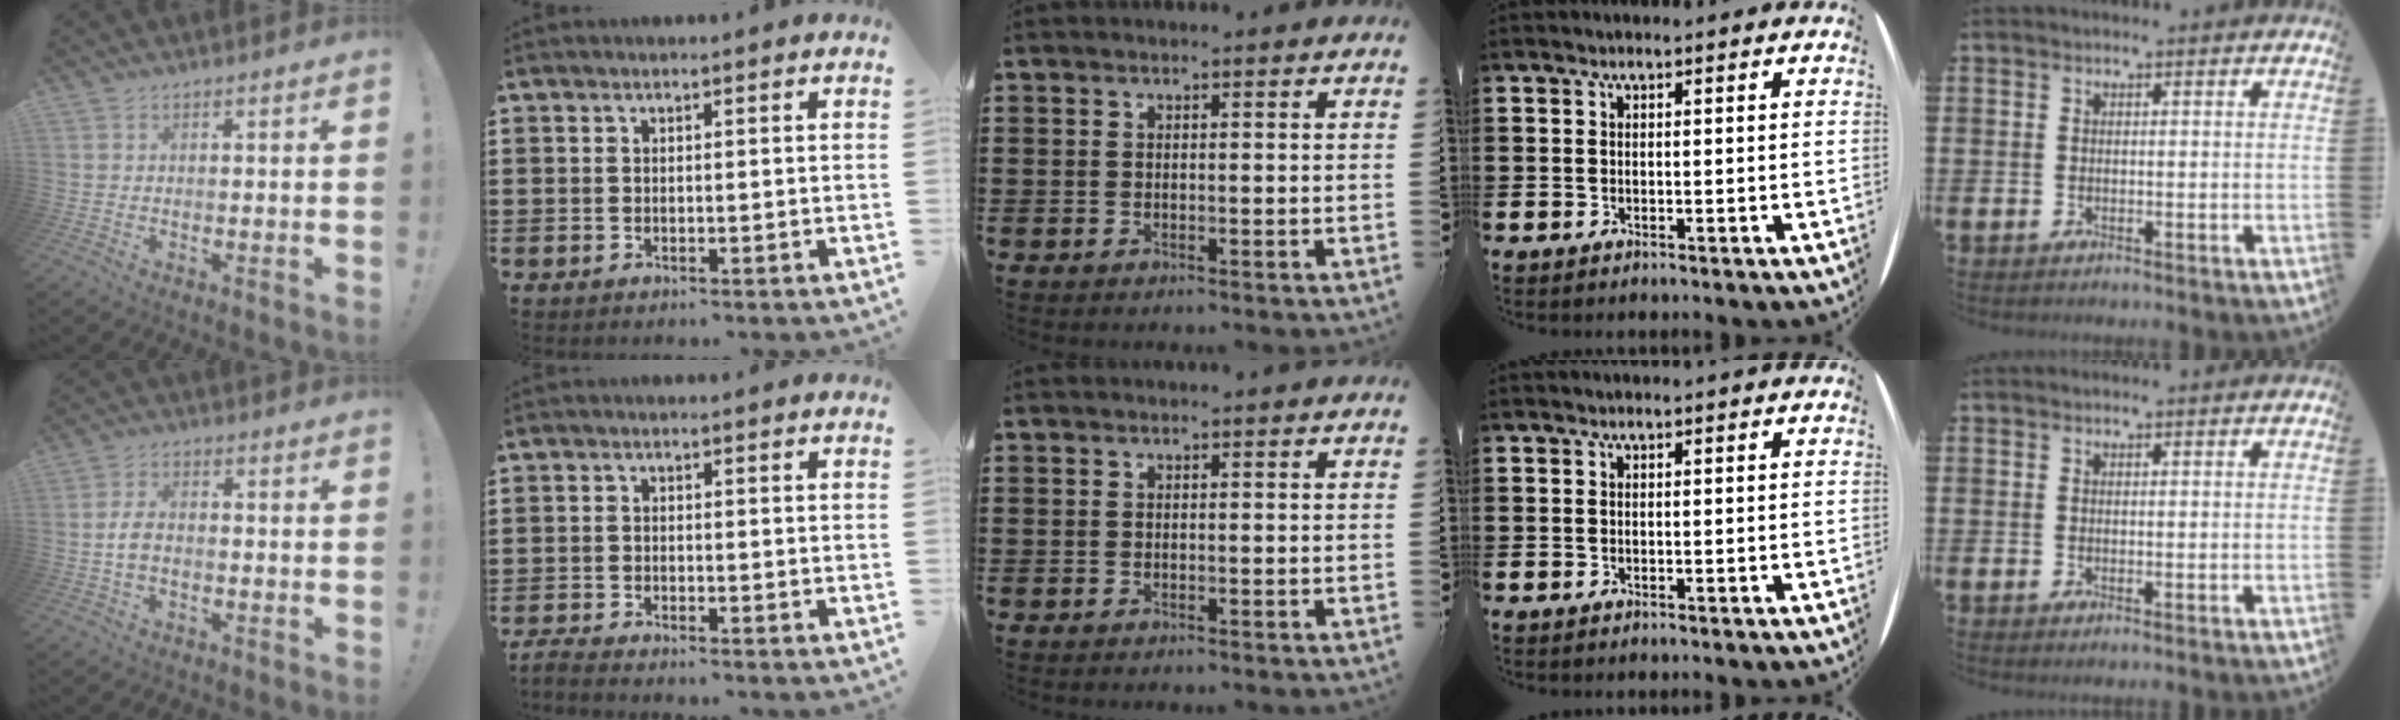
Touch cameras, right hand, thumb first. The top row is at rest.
{"thumb": {"total": 4.9, "force": [-1.0, 2.8, 3.9], "torque": [-0.084, 0.008, -0.017]}, "index": {"total": 1.7, "force": [-1.7, -0.2, -0.1], "torque": [0.001, 0.002, -0.036]}}